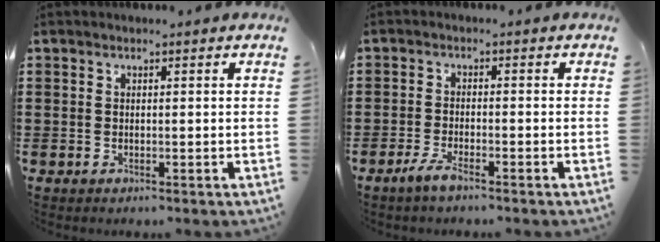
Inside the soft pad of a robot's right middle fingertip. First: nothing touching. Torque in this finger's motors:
{"motor_torque": [2.14, 0.00, 0.06, 0.05]}